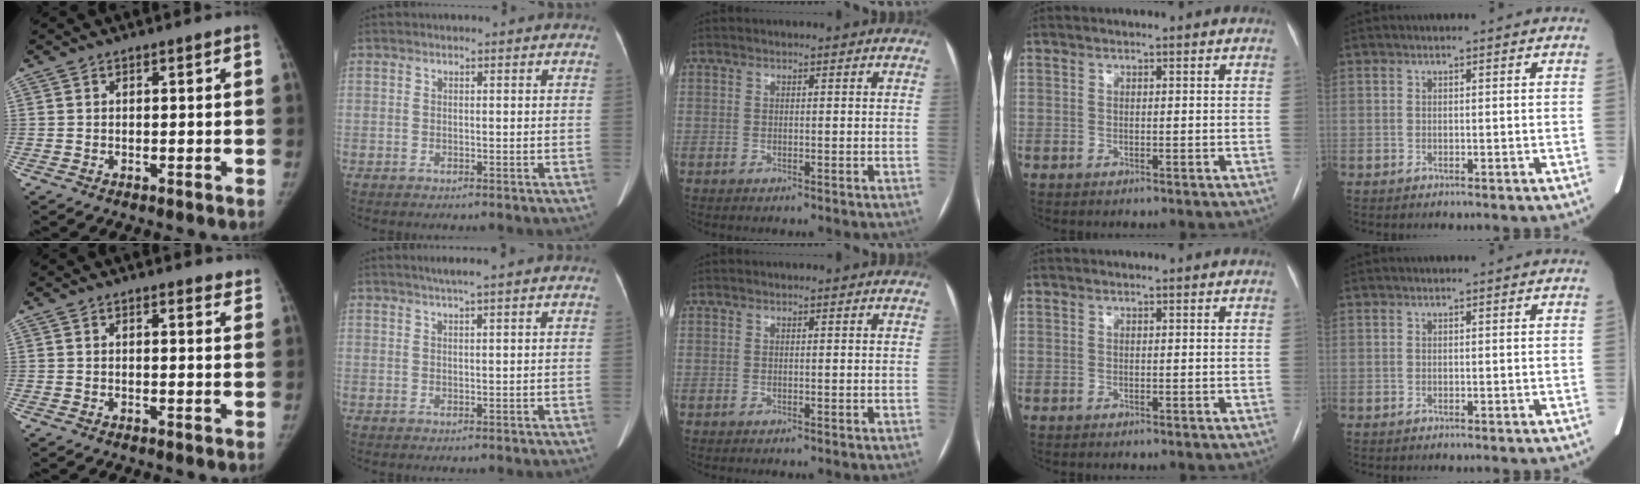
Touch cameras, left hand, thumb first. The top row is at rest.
{"thumb": {"total": 3.3, "force": [2.9, 1.0, 1.2], "torque": [0.006, -0.011, 0.025]}, "index": {"total": 2.3, "force": [1.7, -0.6, 1.5], "torque": [-0.027, 0.006, 0.030]}}